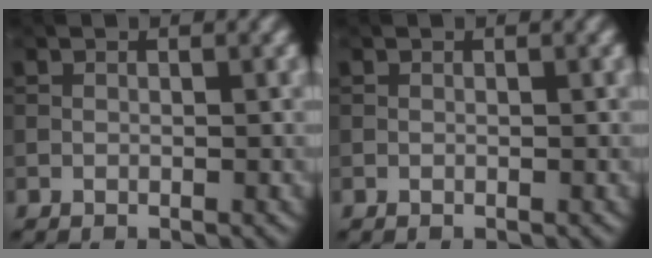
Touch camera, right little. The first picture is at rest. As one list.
[{"total": 0.0}]